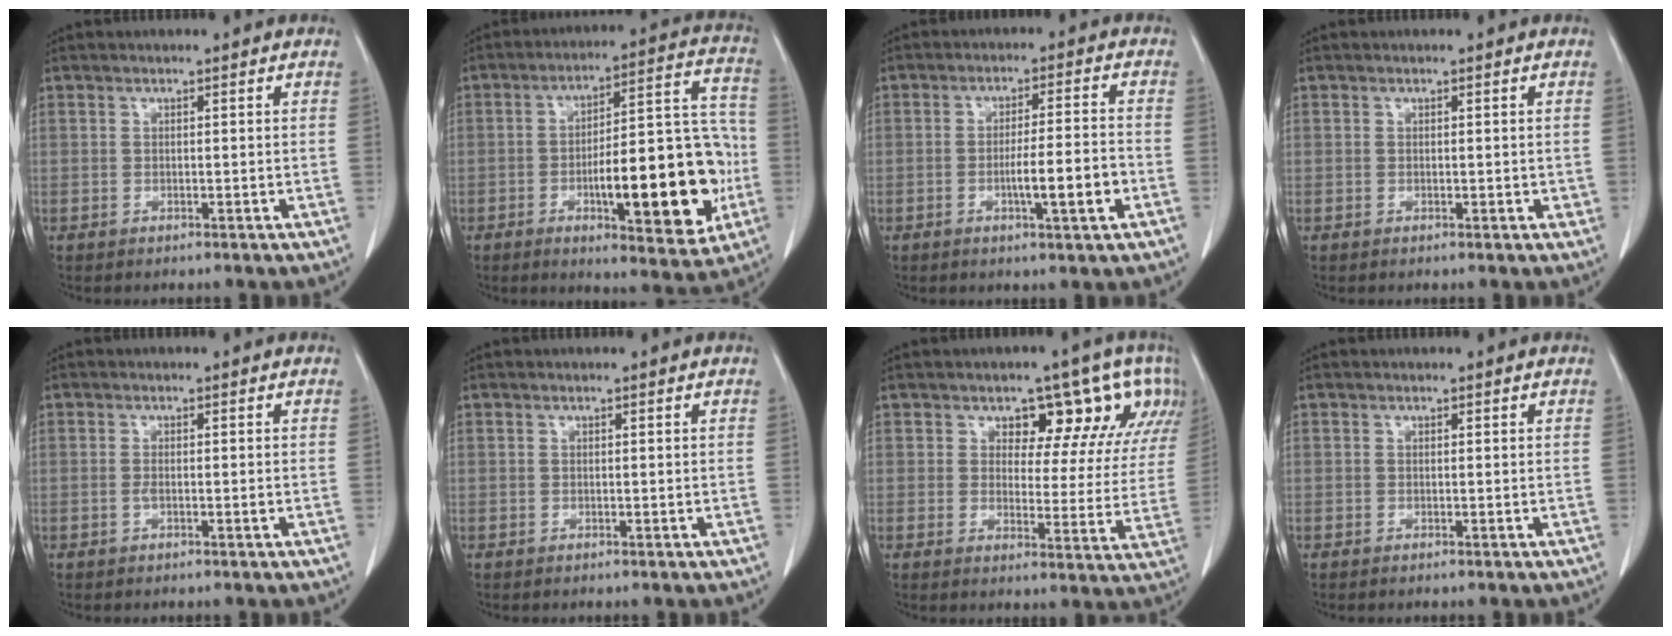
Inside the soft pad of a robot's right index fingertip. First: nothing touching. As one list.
[{"total": 20.1, "force": [-4.8, 5.3, 18.7], "torque": [-0.249, 0.026, -0.060]}, {"total": 7.0, "force": [-2.3, 0.2, 6.7], "torque": [-0.105, -0.001, -0.035]}, {"total": 0.7, "force": [0.0, 0.5, 0.5], "torque": [-0.006, 0.000, 0.001]}, {"total": 1.0, "force": [-0.4, 0.2, 0.9], "torque": [-0.015, 0.001, -0.006]}, {"total": 0.0}, {"total": 12.9, "force": [7.5, 7.0, 7.8], "torque": [-0.071, 0.007, 0.077]}, {"total": 0.0}]